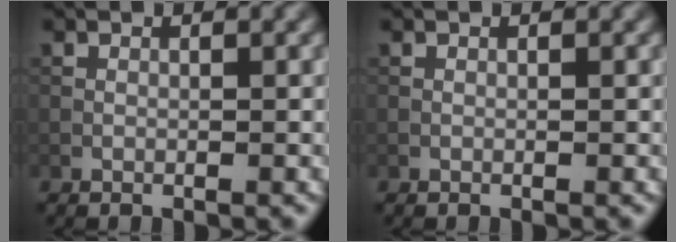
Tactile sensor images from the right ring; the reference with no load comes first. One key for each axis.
{"total": 0.0}